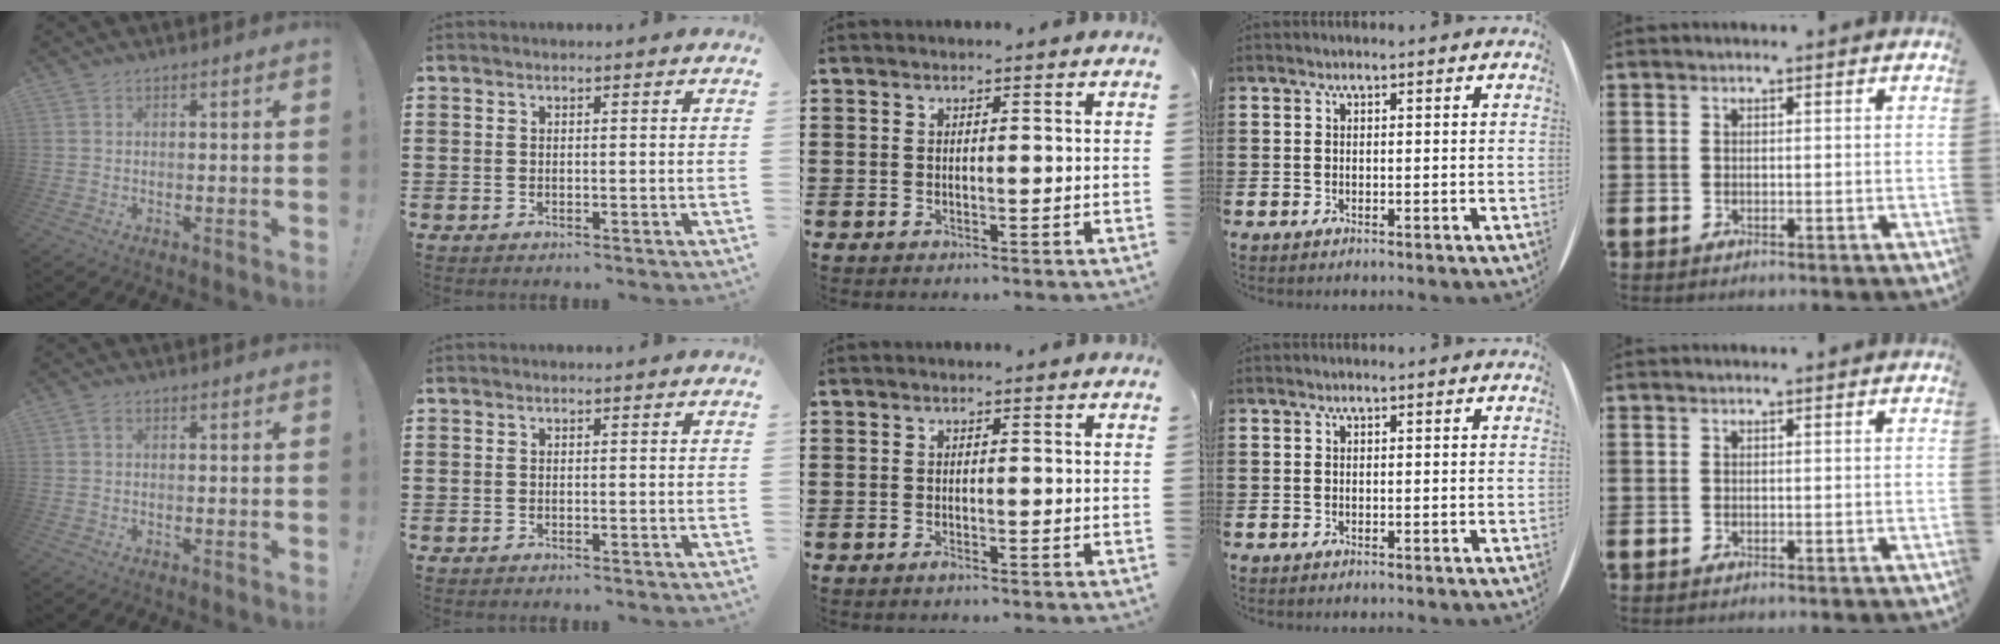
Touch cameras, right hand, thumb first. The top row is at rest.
{"thumb": {"total": 1.0, "force": [0.0, 0.7, 0.7], "torque": [-0.007, 0.002, -0.002]}, "middle": {"total": 0.6, "force": [-0.4, 0.2, 0.4], "torque": [-0.010, -0.006, -0.006]}}